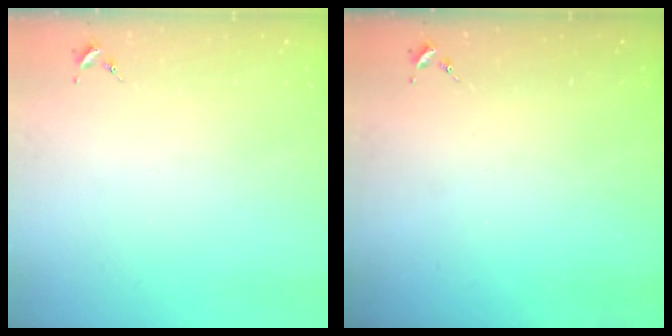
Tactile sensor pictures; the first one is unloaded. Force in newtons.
{"total": 0.0}